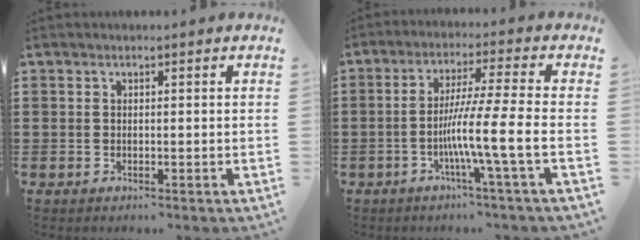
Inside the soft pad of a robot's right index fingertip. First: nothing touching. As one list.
[{"total": 9.0, "force": [-2.8, -0.6, 8.6], "torque": [-0.153, -0.009, -0.055]}]